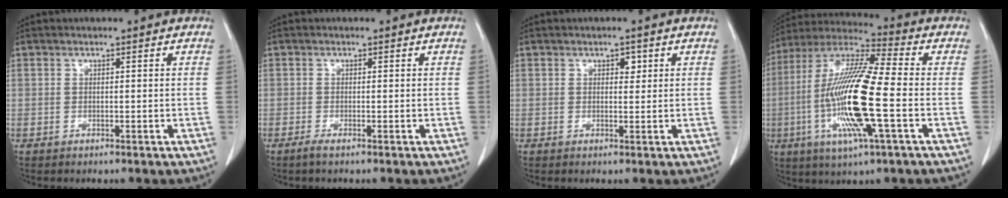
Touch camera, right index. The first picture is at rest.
{"total": 1.2, "force": [-0.8, -0.1, 0.8], "torque": [-0.016, -0.003, -0.018]}
{"total": 1.4, "force": [0.6, 0.9, 0.9], "torque": [-0.011, 0.000, 0.007]}
{"total": 18.1, "force": [-3.4, 1.4, 17.7], "torque": [-0.366, -0.010, -0.069]}